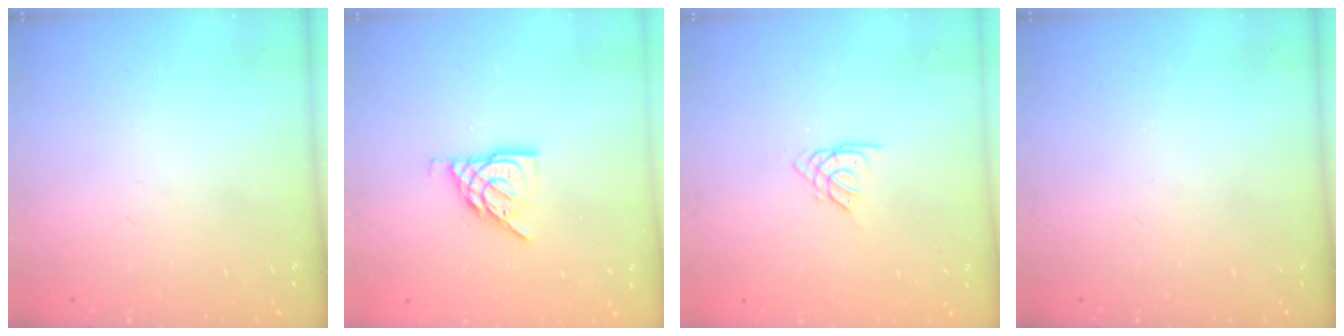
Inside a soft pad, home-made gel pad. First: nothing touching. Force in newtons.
{"total": 9.3, "press": 9.2, "slide": 1.2}
{"total": 2.5, "press": 2.4, "slide": 0.5}
{"total": 0.0}